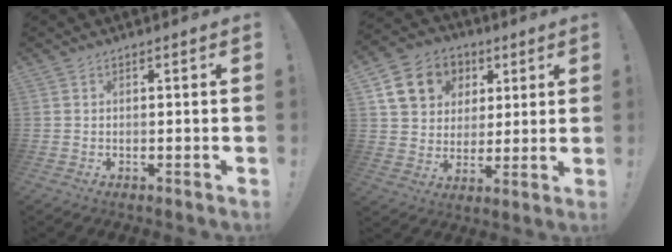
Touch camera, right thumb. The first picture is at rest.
{"total": 14.9, "force": [5.9, 12.2, 6.0], "torque": [-0.082, -0.017, 0.127]}